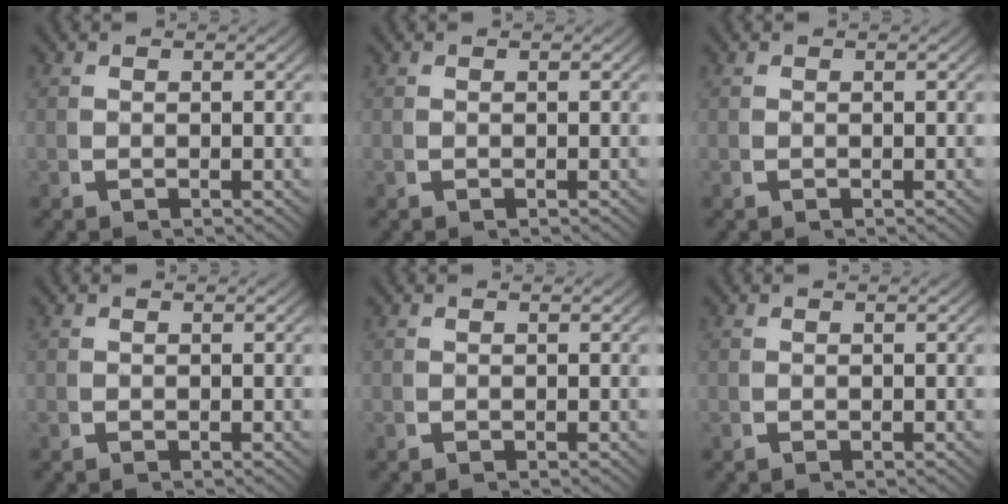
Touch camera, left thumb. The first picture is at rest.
{"total": 0.0}
{"total": 0.0}
{"total": 0.0}
{"total": 0.0}
{"total": 0.0}